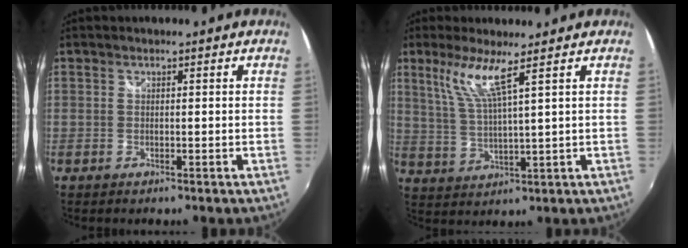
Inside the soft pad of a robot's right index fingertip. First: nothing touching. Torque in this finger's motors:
{"motor_torque": [0.42, 0.42, 0.24, 0.07]}